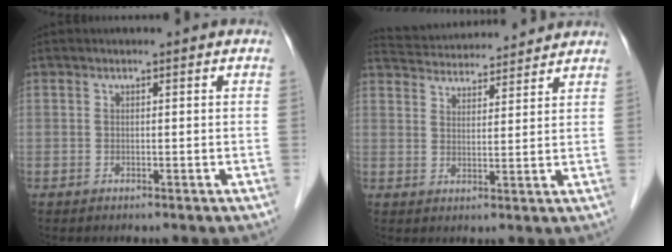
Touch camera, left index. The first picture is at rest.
{"total": 12.6, "force": [12.1, 1.8, 3.0], "torque": [-0.058, 0.033, 0.183]}